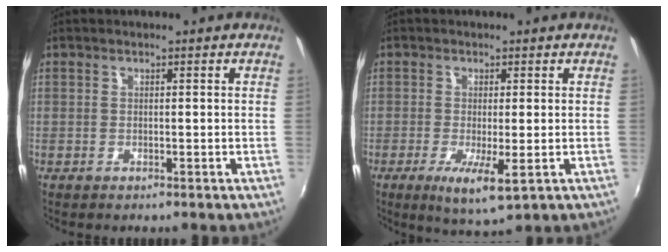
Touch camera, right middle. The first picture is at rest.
{"total": 6.0, "force": [-2.0, 1.3, 5.5], "torque": [-0.109, -0.023, -0.031]}